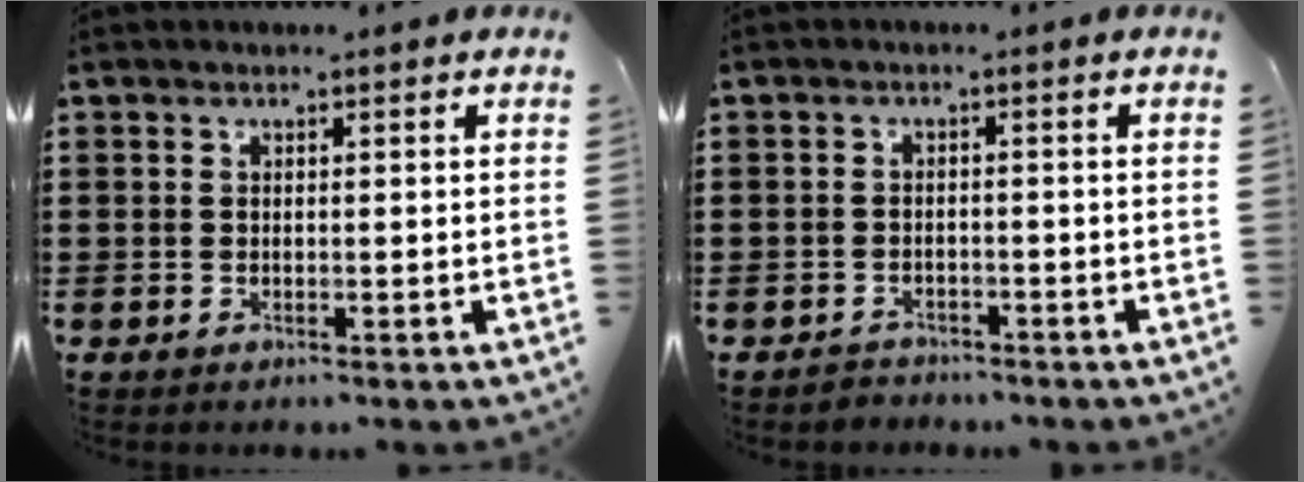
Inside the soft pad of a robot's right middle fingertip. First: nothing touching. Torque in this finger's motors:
{"motor_torque": [0.53, -0.08, -0.01, 0.01]}